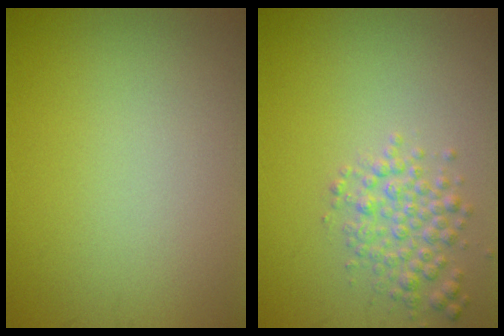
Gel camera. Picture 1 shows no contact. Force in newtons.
{"total": 2.8, "press": 2.8, "slide": 0.1}